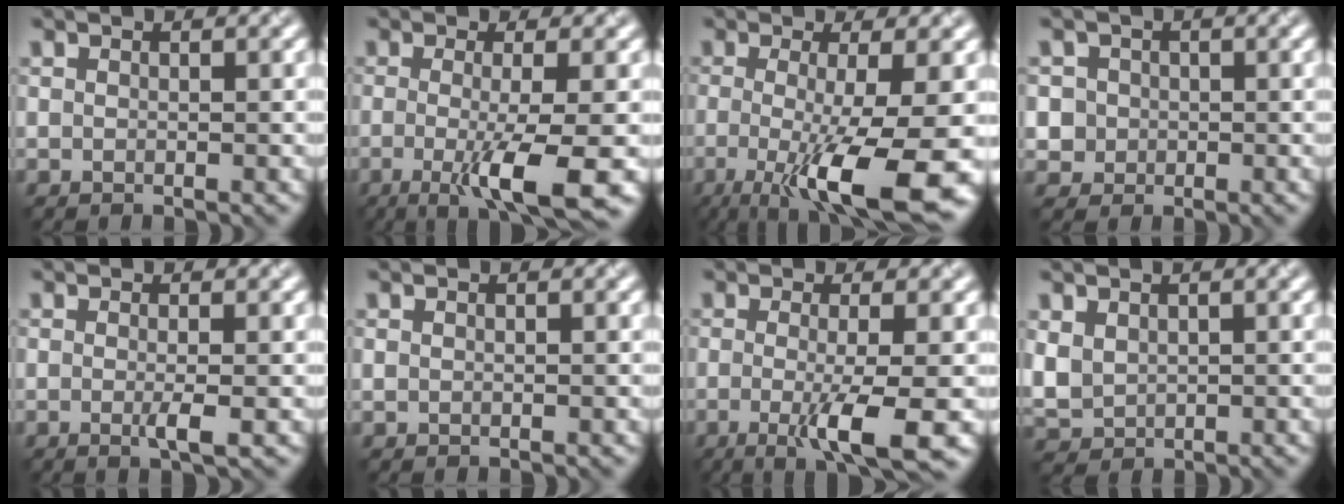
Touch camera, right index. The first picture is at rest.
{"total": 6.7, "force": [-1.8, 1.1, 6.4], "torque": [-0.096, -0.018, -0.028]}
{"total": 11.0, "force": [-3.0, 2.4, 10.3], "torque": [-0.134, -0.025, -0.043]}
{"total": 2.5, "force": [-0.2, 2.5, 0.2], "torque": [0.010, 0.010, 0.002]}
{"total": 1.7, "force": [-0.5, 0.2, 1.6], "torque": [-0.027, -0.006, -0.010]}
{"total": 0.0}
{"total": 5.6, "force": [-1.5, 0.8, 5.4], "torque": [-0.086, -0.018, -0.022]}
{"total": 2.8, "force": [0.6, 2.2, 1.6], "torque": [-0.041, -0.005, 0.020]}